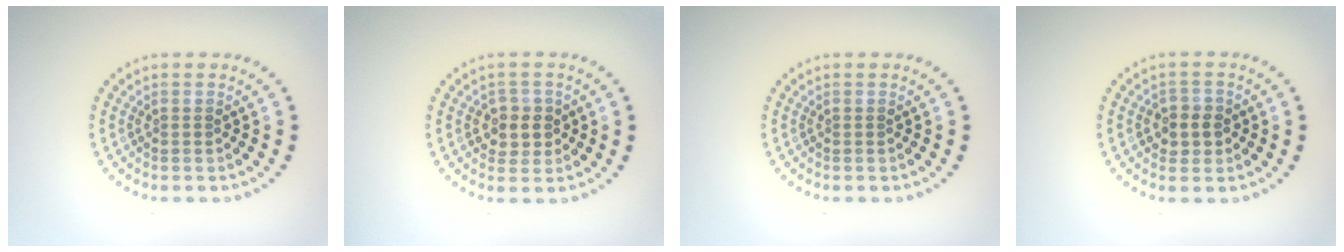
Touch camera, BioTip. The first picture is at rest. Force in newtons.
{"total": 2.5, "press": 2.4, "slide": 0.7}
{"total": 0.0}
{"total": 2.3, "press": 2.2, "slide": 0.7}